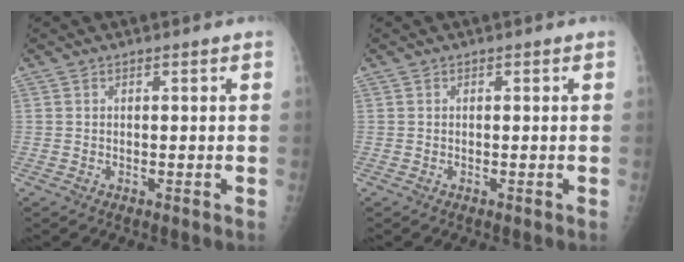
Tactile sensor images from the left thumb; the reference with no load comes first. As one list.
[{"total": 0.0}]